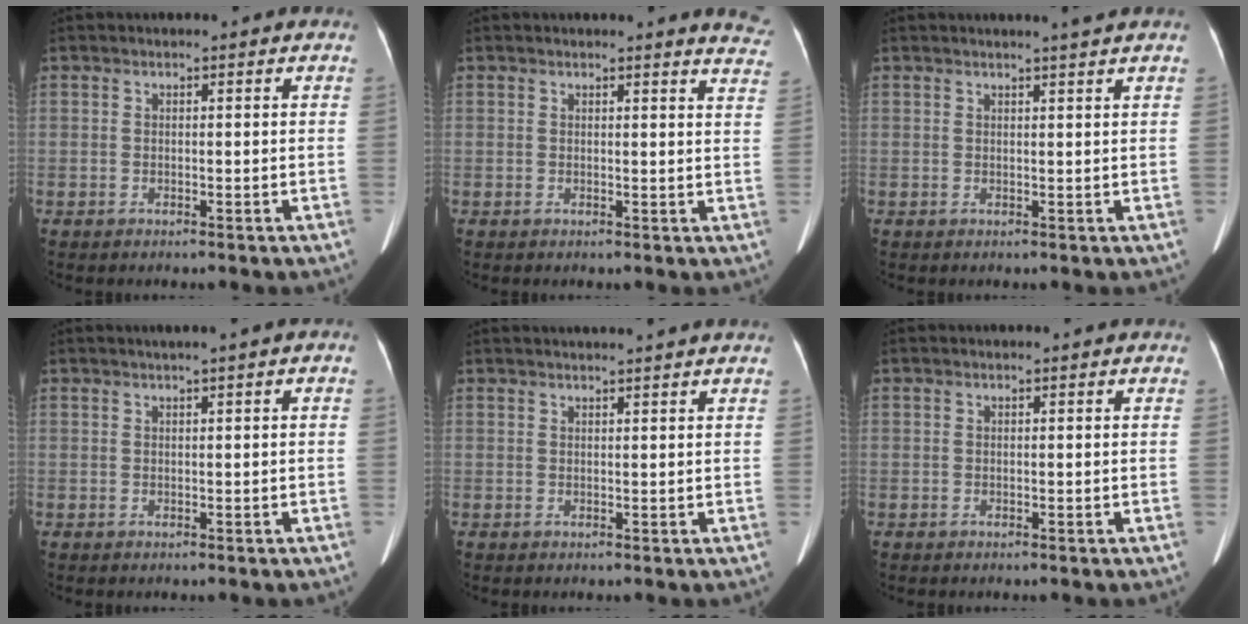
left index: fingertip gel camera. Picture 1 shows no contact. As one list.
[{"total": 5.7, "force": [5.6, 0.3, 1.3], "torque": [-0.001, -0.033, 0.027]}, {"total": 2.5, "force": [2.1, -0.8, 1.0], "torque": [-0.019, -0.003, 0.029]}, {"total": 1.5, "force": [0.5, 0.0, 1.4], "torque": [-0.024, 0.008, 0.011]}, {"total": 4.4, "force": [4.0, -0.9, 1.6], "torque": [-0.015, 0.019, 0.048]}, {"total": 0.0}]